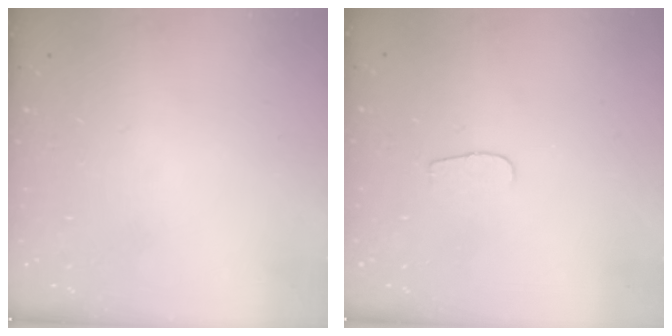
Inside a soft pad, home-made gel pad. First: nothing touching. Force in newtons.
{"total": 3.8, "press": 3.7, "slide": 0.4}